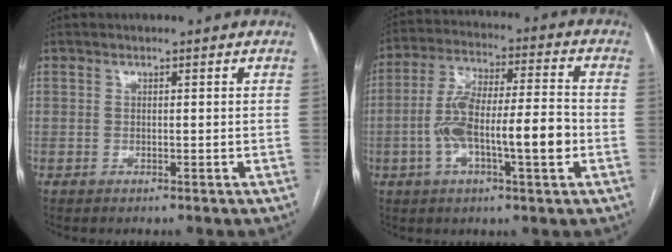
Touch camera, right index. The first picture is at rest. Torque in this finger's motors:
{"motor_torque": [1.86, -0.28, 0.84, 0.21]}